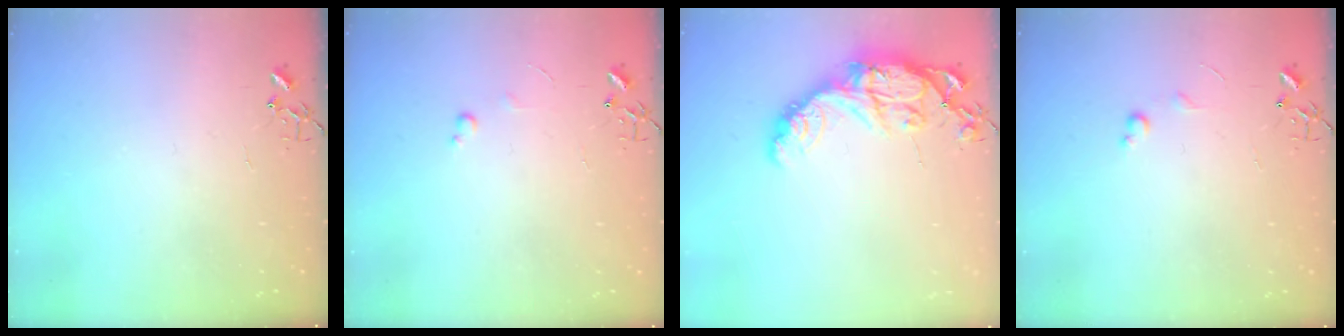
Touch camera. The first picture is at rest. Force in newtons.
{"total": 3.3, "press": 3.3, "slide": 0.5}
{"total": 14.7, "press": 14.6, "slide": 0.7}
{"total": 4.5, "press": 4.5, "slide": 0.4}